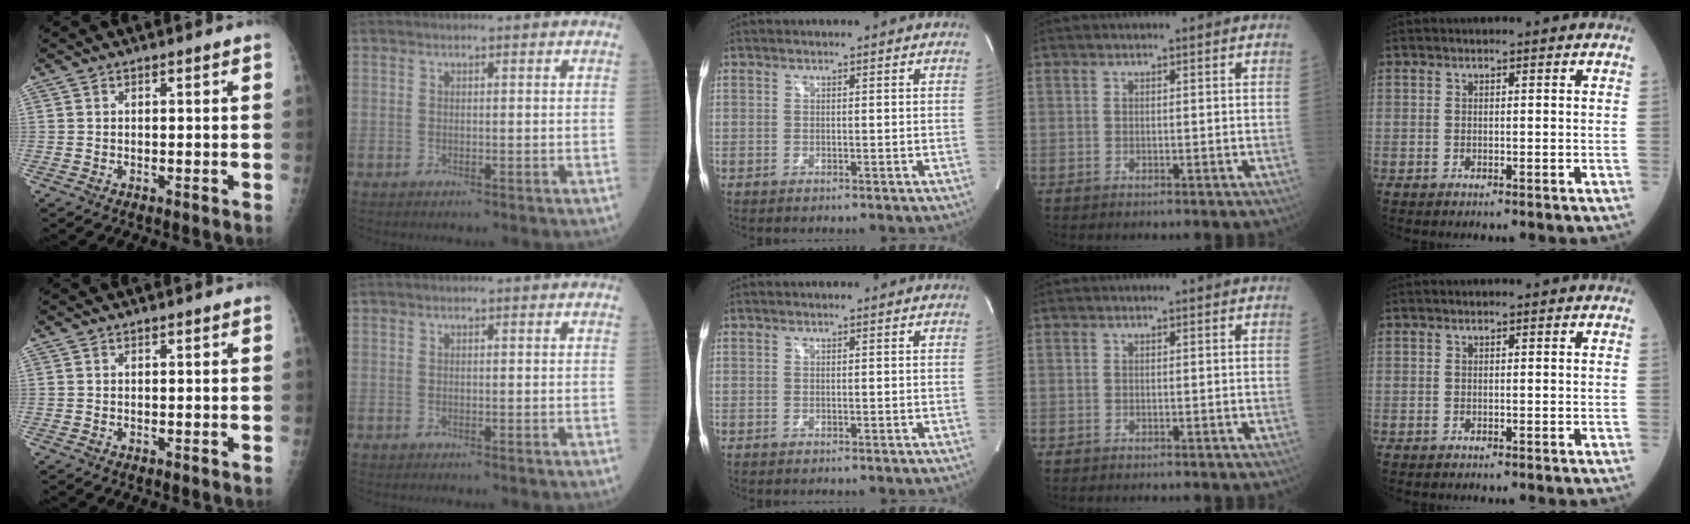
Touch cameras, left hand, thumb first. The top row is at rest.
{"index": {"total": 0.8, "force": [-0.8, -0.1, -0.2], "torque": [0.002, -0.007, -0.012]}}